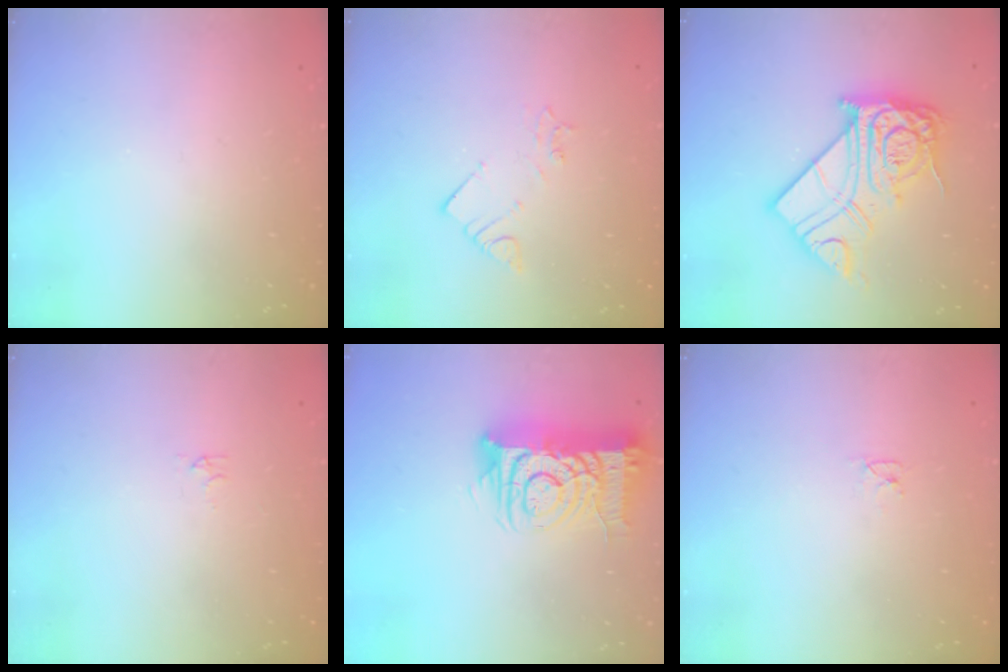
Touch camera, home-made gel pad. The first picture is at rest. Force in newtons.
{"total": 2.8, "press": 2.7, "slide": 0.5}
{"total": 19.5, "press": 19.4, "slide": 1.6}
{"total": 2.9, "press": 2.9, "slide": 0.5}
{"total": 15.4, "press": 15.4, "slide": 1.3}
{"total": 2.6, "press": 2.6, "slide": 0.3}